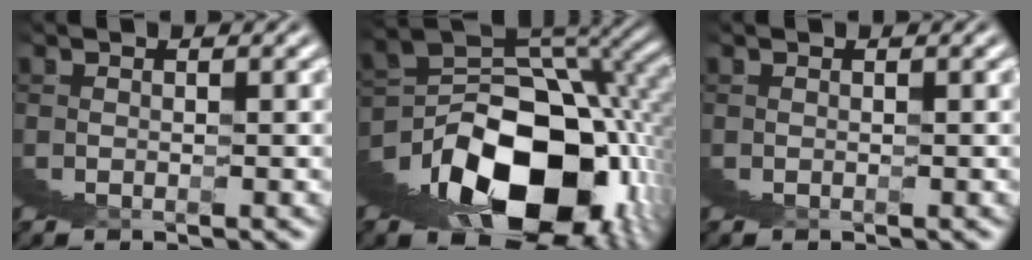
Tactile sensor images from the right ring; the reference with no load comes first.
{"total": 20.9, "force": [-0.8, 11.5, 17.4], "torque": [-0.267, -0.001, -0.003]}
{"total": 0.0}